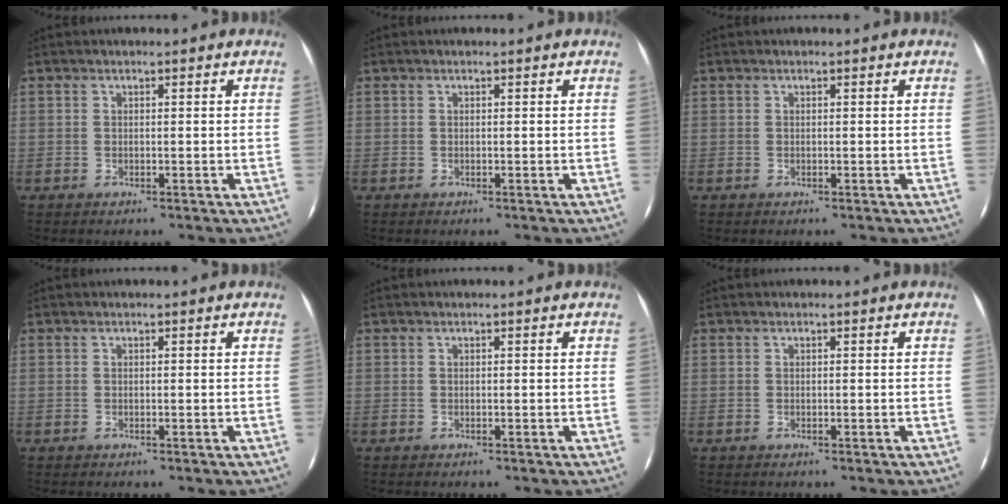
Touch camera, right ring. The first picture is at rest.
{"total": 0.0}
{"total": 0.0}
{"total": 0.0}
{"total": 0.0}
{"total": 0.0}